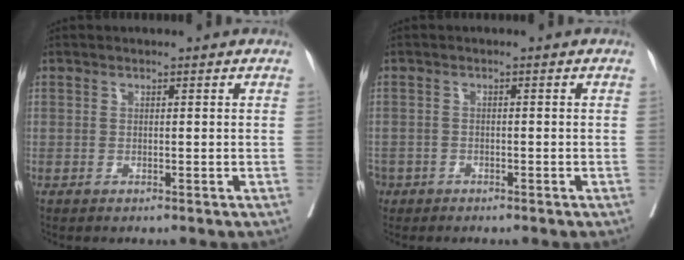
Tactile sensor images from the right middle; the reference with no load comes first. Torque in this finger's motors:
{"motor_torque": [1.69, -0.45, 1.05, 0.21]}